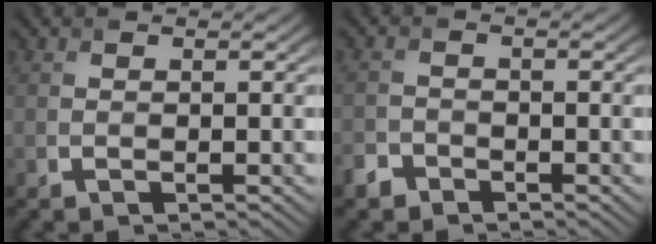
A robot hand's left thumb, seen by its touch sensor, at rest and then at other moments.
{"total": 2.3, "force": [-1.8, 1.3, 0.6], "torque": [-0.012, -0.002, -0.046]}